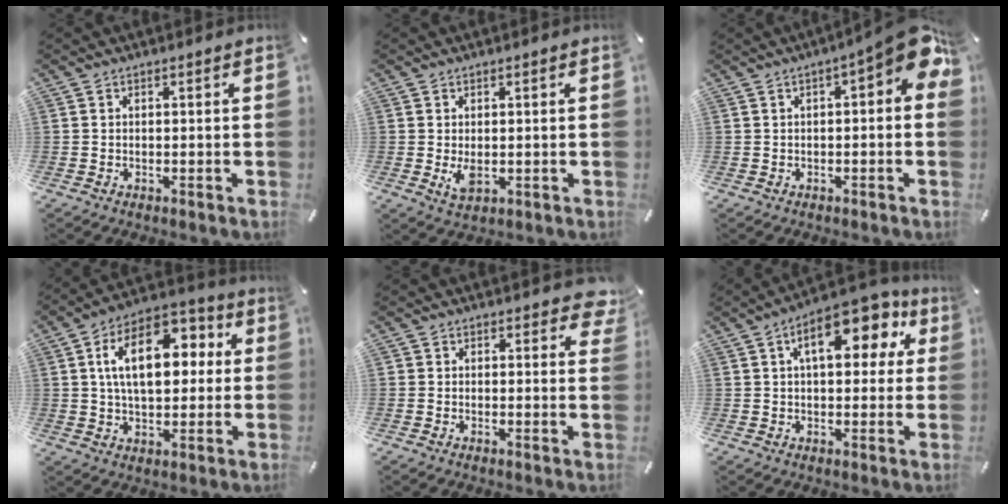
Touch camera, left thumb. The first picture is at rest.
{"total": 3.4, "force": [-0.1, 2.0, 2.8], "torque": [-0.056, -0.007, -0.003]}
{"total": 7.5, "force": [1.8, 2.5, 6.8], "torque": [-0.085, -0.024, 0.028]}
{"total": 16.4, "force": [3.7, 10.0, 12.5], "torque": [-0.215, 0.005, 0.062]}
{"total": 3.3, "force": [1.8, 2.1, 1.8], "torque": [-0.006, -0.007, 0.028]}
{"total": 13.4, "force": [5.4, 6.7, 10.2], "torque": [-0.142, -0.014, 0.085]}